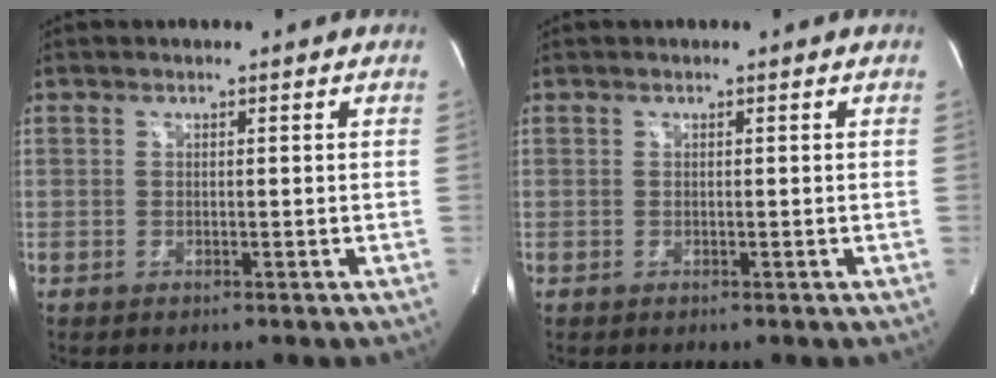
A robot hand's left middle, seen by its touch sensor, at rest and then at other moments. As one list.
[{"total": 0.0}]